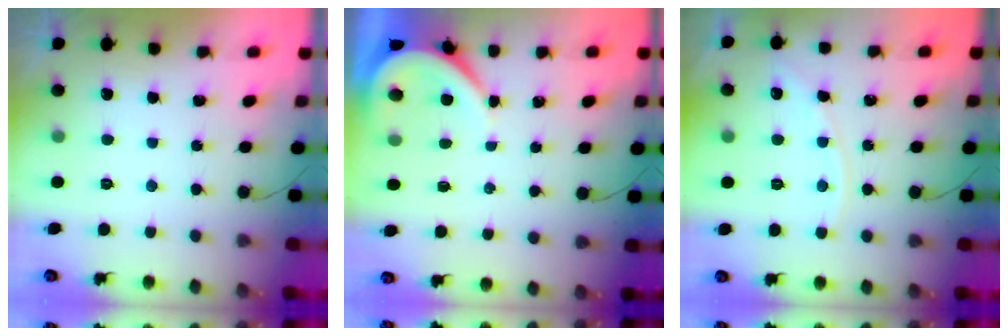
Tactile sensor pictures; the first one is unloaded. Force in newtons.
{"total": 3.9, "press": 3.9, "slide": 0.5}
{"total": 4.8, "press": 4.8, "slide": 0.7}